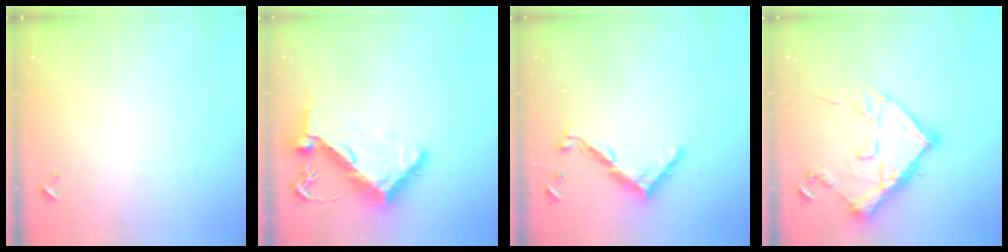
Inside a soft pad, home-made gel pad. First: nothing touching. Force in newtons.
{"total": 11.4, "press": 11.4, "slide": 1.2}
{"total": 9.9, "press": 9.9, "slide": 0.2}
{"total": 15.4, "press": 15.4, "slide": 0.9}